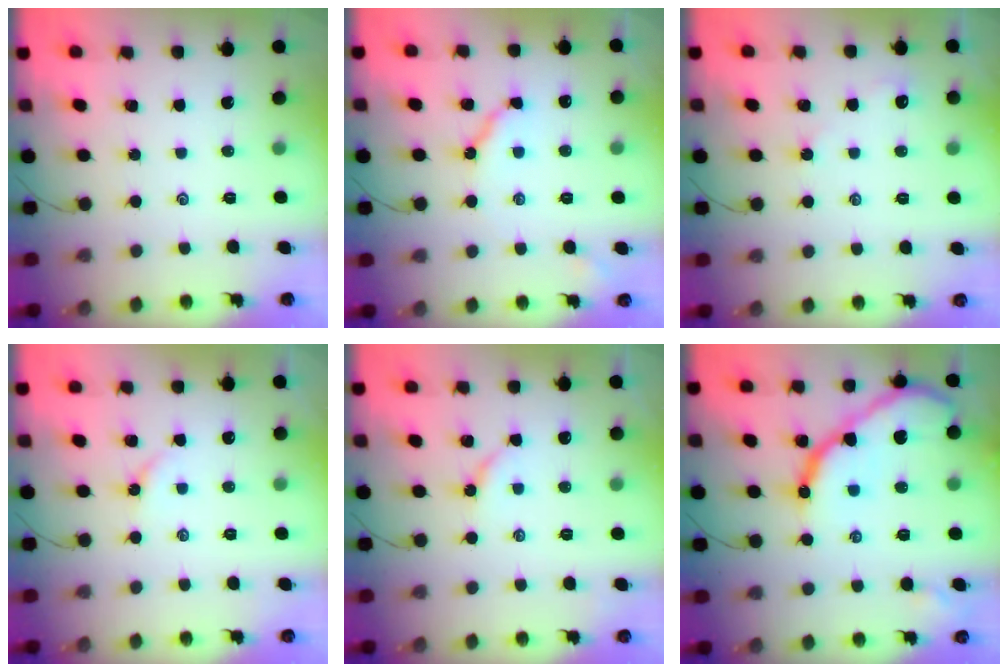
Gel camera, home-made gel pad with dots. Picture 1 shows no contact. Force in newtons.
{"total": 6.7, "press": 6.6, "slide": 0.8}
{"total": 1.9, "press": 1.8, "slide": 0.4}
{"total": 2.5, "press": 2.4, "slide": 0.6}
{"total": 2.5, "press": 2.4, "slide": 0.4}
{"total": 16.7, "press": 16.6, "slide": 1.6}